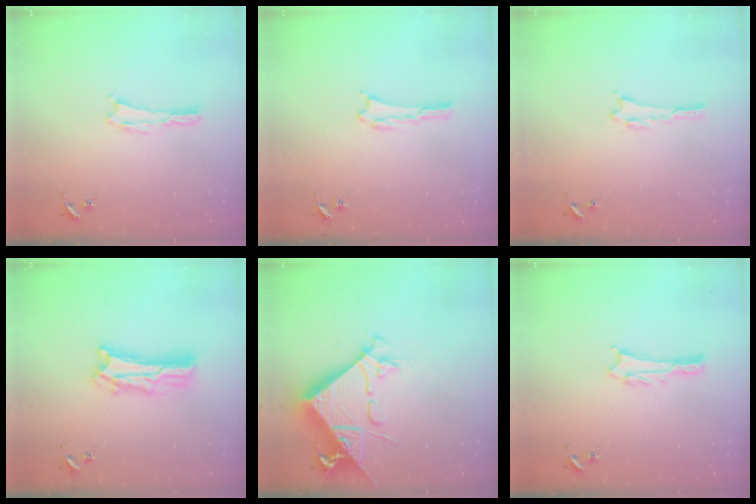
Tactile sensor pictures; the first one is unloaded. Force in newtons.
{"total": 0.9, "press": 0.8, "slide": 0.1}
{"total": 0.0}
{"total": 7.3, "press": 7.3, "slide": 0.7}
{"total": 10.1, "press": 10.0, "slide": 1.2}
{"total": 1.1, "press": 1.1, "slide": 0.1}